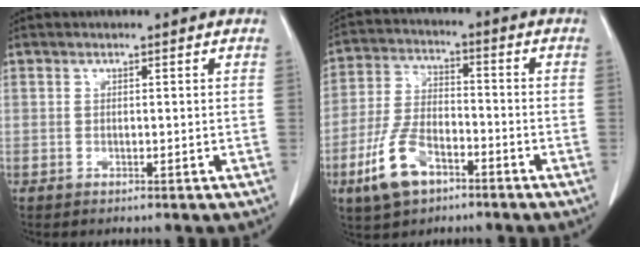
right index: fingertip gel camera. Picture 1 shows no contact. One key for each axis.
{"total": 10.0, "fx": -5.4, "fy": 4.9, "fz": 6.9, "tx": -0.158, "ty": 0.002, "tz": -0.102}